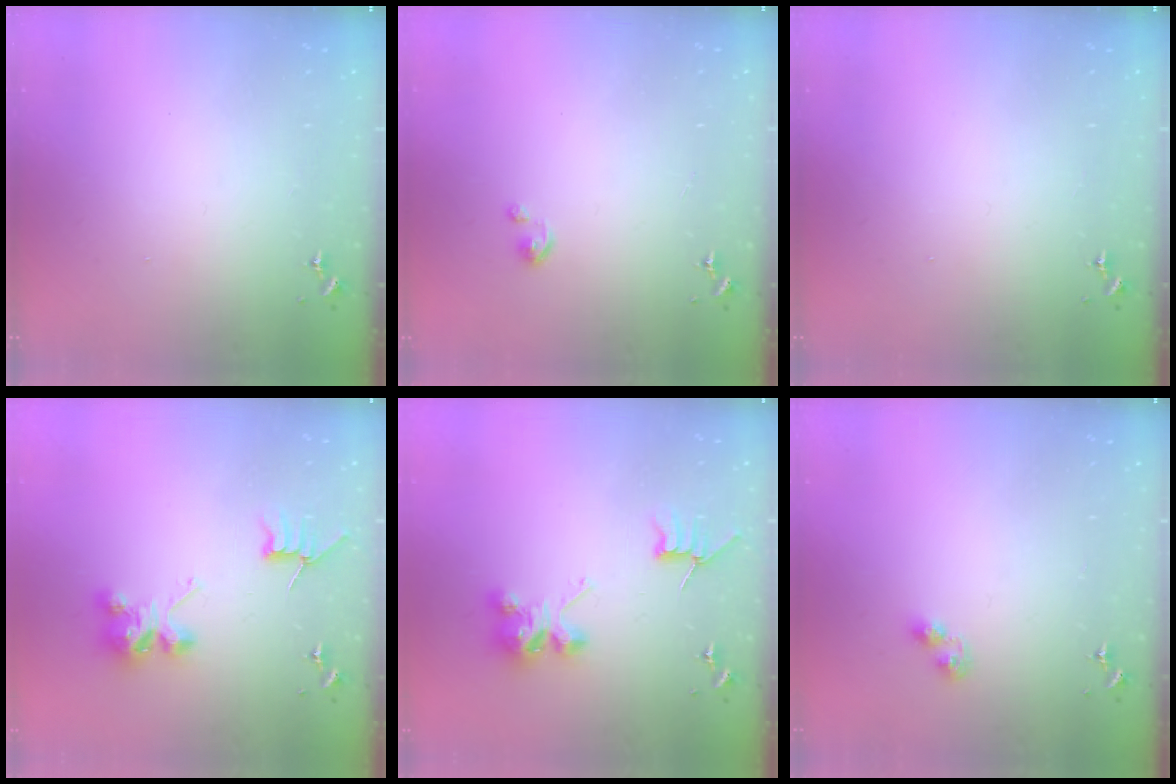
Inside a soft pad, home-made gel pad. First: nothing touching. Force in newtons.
{"total": 2.4, "press": 2.4, "slide": 0.3}
{"total": 0.0}
{"total": 9.1, "press": 9.0, "slide": 1.0}
{"total": 9.1, "press": 9.0, "slide": 1.0}
{"total": 3.0, "press": 2.9, "slide": 0.4}